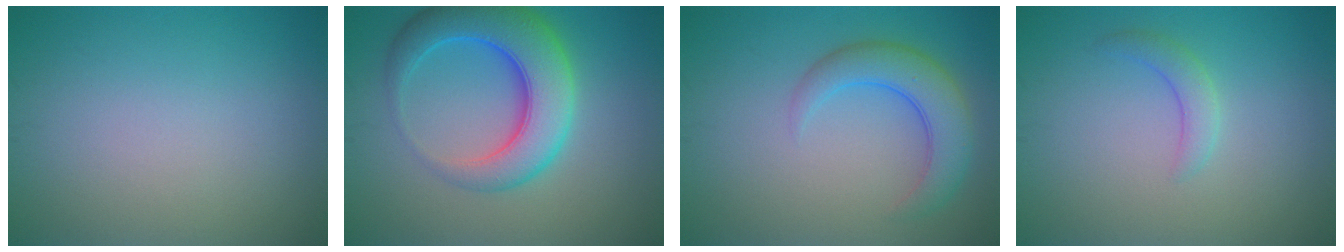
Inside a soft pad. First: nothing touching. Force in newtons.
{"total": 8.0, "press": 8.0, "slide": 0.3}
{"total": 4.6, "press": 4.5, "slide": 0.2}
{"total": 1.8, "press": 1.8, "slide": 0.1}